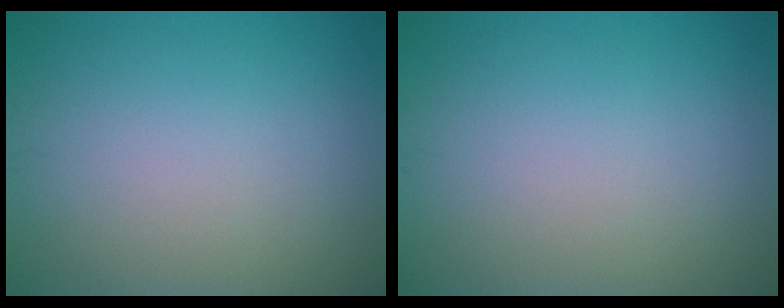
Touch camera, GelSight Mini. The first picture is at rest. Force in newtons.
{"total": 0.0}